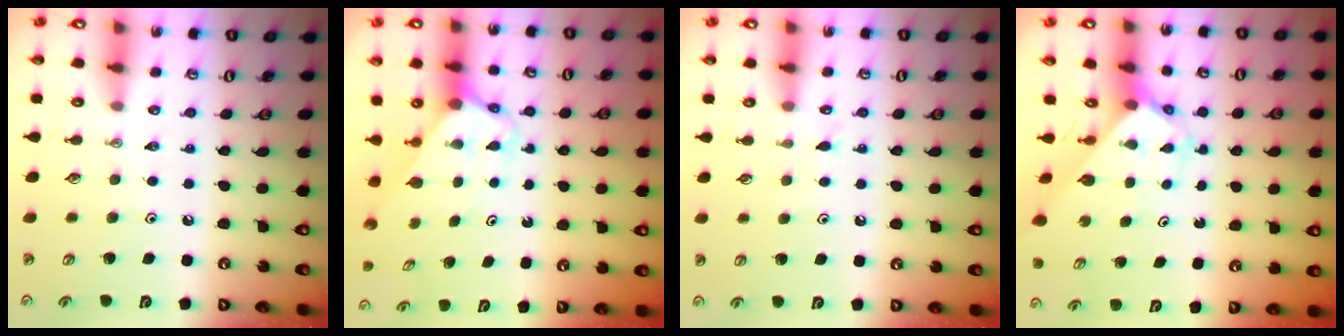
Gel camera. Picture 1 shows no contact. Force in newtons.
{"total": 2.8, "press": 2.8, "slide": 0.2}
{"total": 5.1, "press": 5.1, "slide": 0.7}
{"total": 2.6, "press": 2.6, "slide": 0.2}